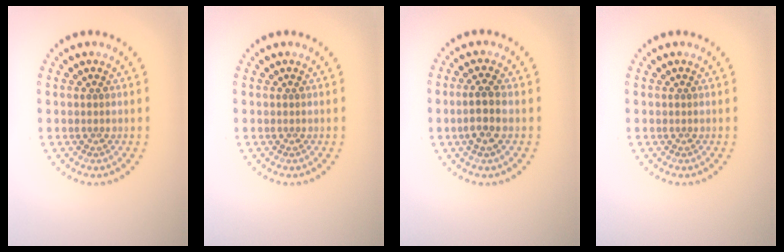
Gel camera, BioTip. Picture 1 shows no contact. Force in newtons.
{"total": 0.0}
{"total": 2.6, "press": 2.3, "slide": 1.1}
{"total": 0.0}